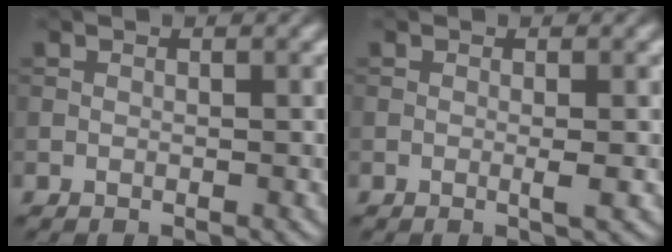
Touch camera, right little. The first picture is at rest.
{"total": 1.1, "force": [-0.1, 0.1, 1.1], "torque": [-0.020, -0.002, -0.004]}